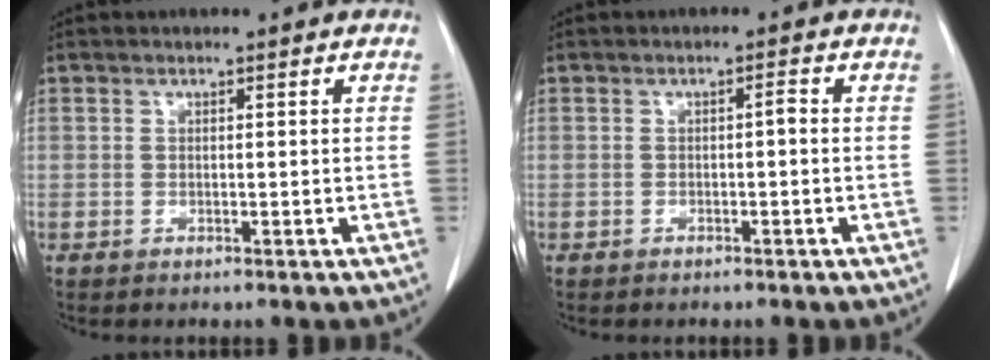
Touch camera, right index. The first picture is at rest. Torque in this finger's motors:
{"motor_torque": [0.12, -0.09, 0.00, 0.00]}